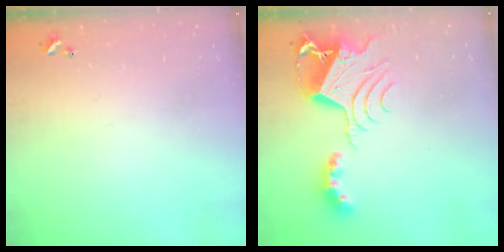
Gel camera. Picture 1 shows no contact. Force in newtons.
{"total": 10.3, "press": 10.2, "slide": 1.3}